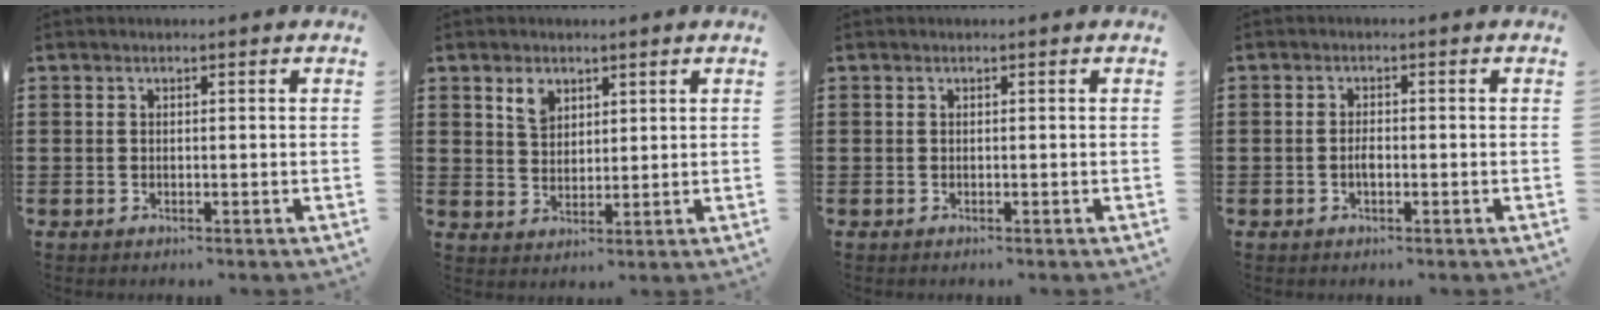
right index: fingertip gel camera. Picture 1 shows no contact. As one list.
[{"total": 3.7, "force": [2.4, 2.4, 1.6], "torque": [-0.031, 0.004, 0.044]}, {"total": 0.0}, {"total": 1.6, "force": [-0.6, 0.6, 1.3], "torque": [-0.026, 0.001, -0.011]}]